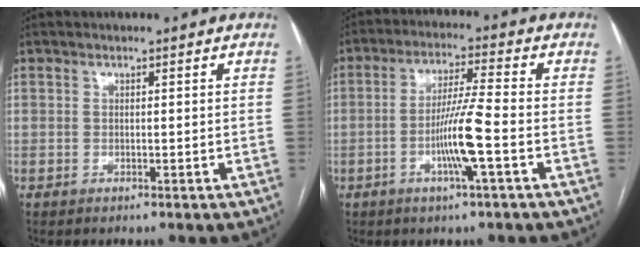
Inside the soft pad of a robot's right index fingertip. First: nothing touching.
{"total": 8.4, "force": [-2.6, -0.6, 8.0], "torque": [-0.154, -0.003, -0.049]}